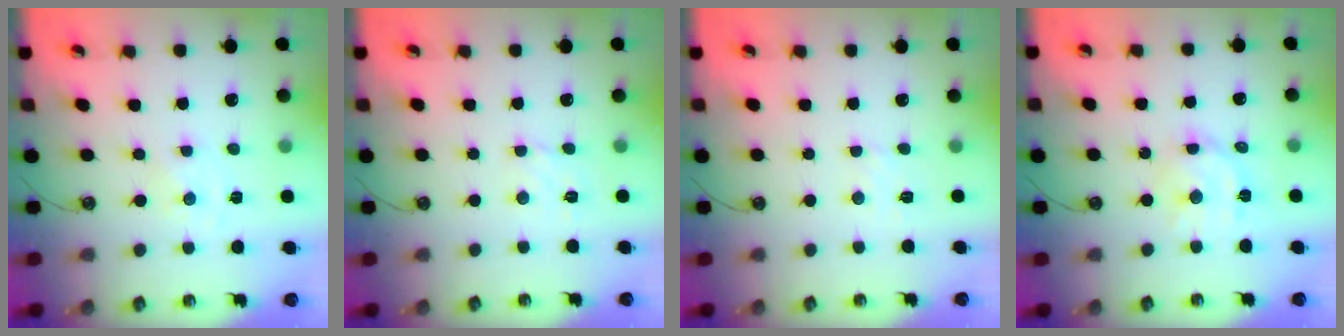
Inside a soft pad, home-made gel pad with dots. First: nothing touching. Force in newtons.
{"total": 2.4, "press": 2.4, "slide": 0.3}
{"total": 6.3, "press": 6.3, "slide": 0.6}
{"total": 11.2, "press": 11.2, "slide": 0.8}